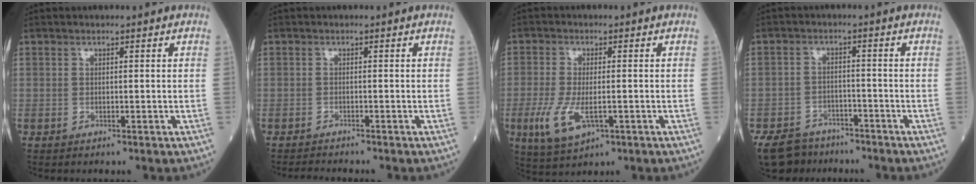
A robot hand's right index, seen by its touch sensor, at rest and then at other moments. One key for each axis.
{"total": 1.6, "fx": -1.6, "fy": -0.2, "fz": -0.1, "tx": 0.000, "ty": -0.011, "tz": -0.029}
{"total": 7.2, "fx": -2.2, "fy": 2.7, "fz": 6.3, "tx": -0.136, "ty": -0.018, "tz": -0.032}
{"total": 8.6, "fx": -7.2, "fy": 4.3, "fz": 1.8, "tx": -0.036, "ty": -0.004, "tz": -0.114}